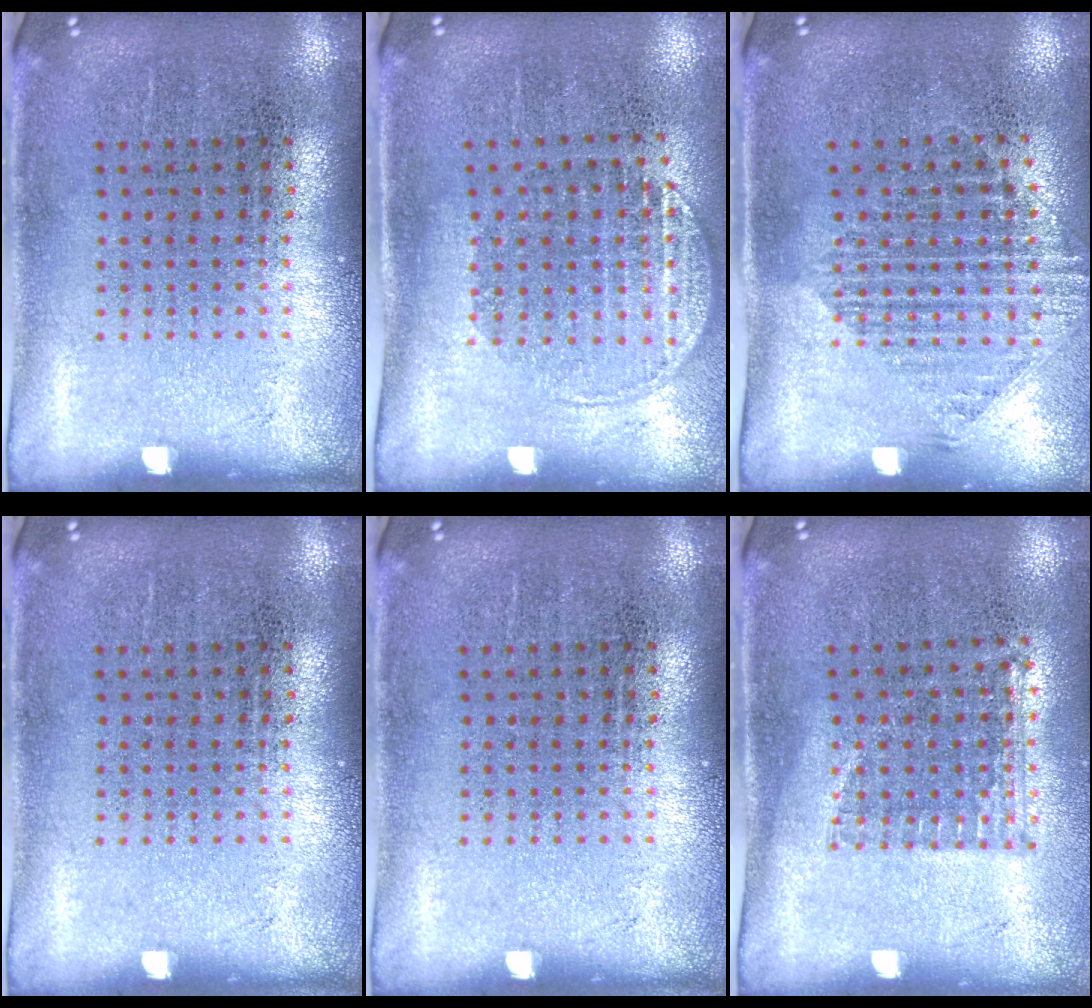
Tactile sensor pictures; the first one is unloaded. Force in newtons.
{"total": 1.5, "press": 1.3, "slide": 0.8}
{"total": 1.5, "press": 1.2, "slide": 0.9}
{"total": 0.0}
{"total": 0.0}
{"total": 1.0, "press": 0.8, "slide": 0.6}